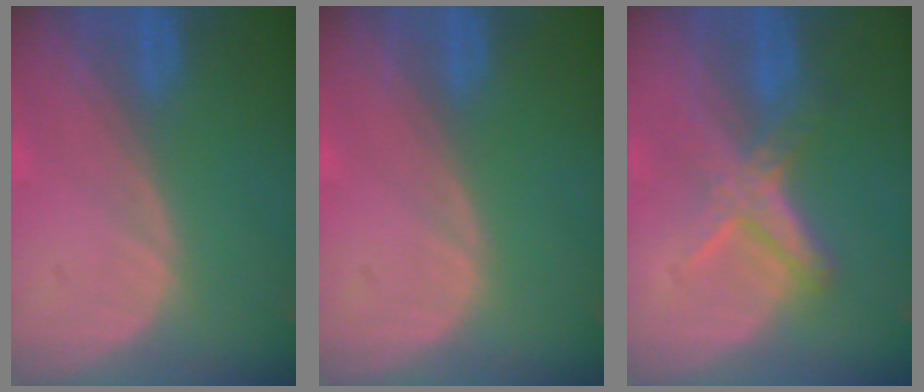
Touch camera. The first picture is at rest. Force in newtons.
{"total": 0.0}
{"total": 6.0, "press": 5.4, "slide": 2.5}